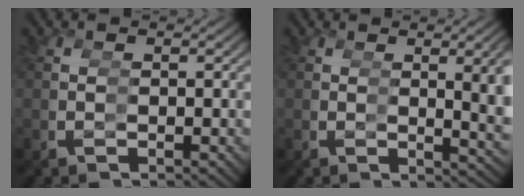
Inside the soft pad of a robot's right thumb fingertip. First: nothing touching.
{"total": 4.2, "force": [0.5, 1.0, 4.1], "torque": [-0.040, 0.005, 0.010]}